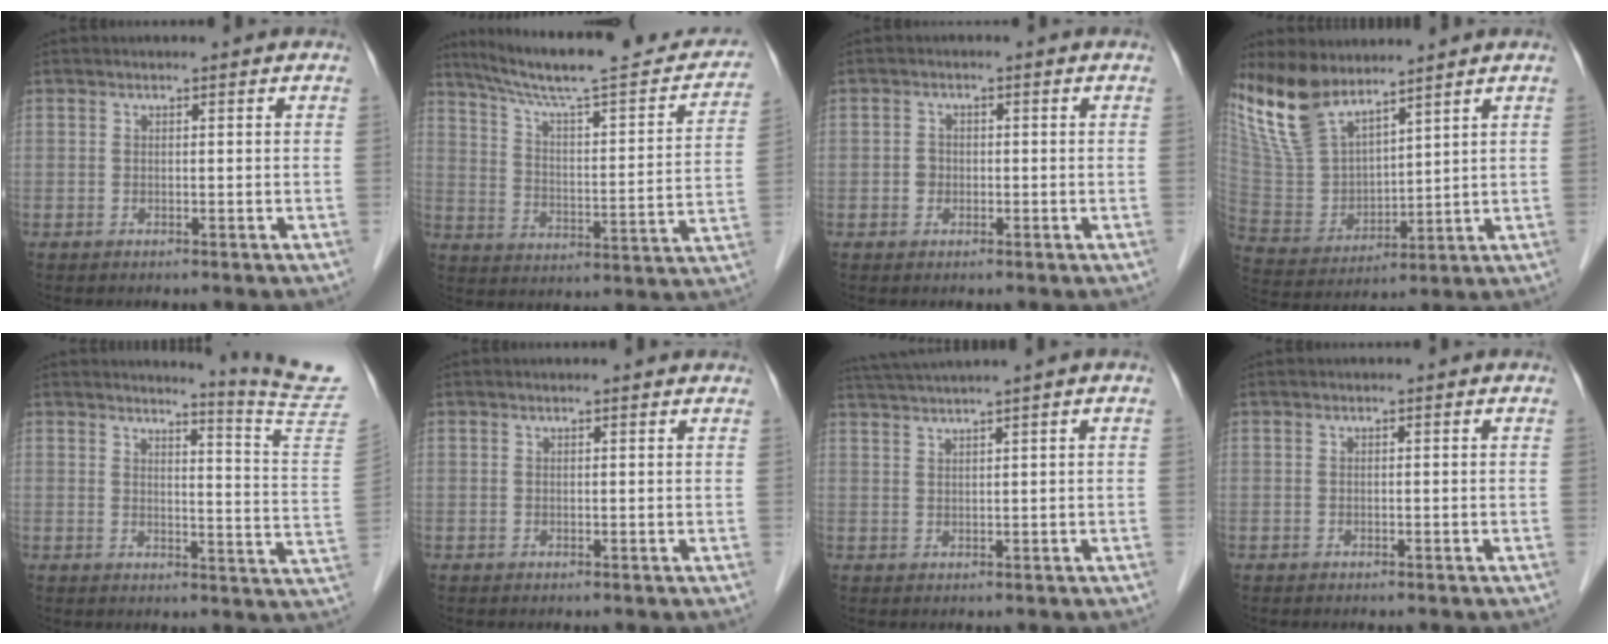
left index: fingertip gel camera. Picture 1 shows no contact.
{"total": 23.9, "force": [20.4, 3.6, 12.0], "torque": [-0.179, -0.002, 0.283]}
{"total": 1.6, "force": [-0.5, 1.4, 0.5], "torque": [-0.008, 0.002, -0.008]}
{"total": 12.0, "force": [9.8, 3.9, 5.7], "torque": [-0.132, 0.002, 0.209]}
{"total": 12.5, "force": [11.9, -3.1, 2.5], "torque": [-0.039, -0.118, 0.128]}
{"total": 2.6, "force": [2.4, 0.4, 0.8], "torque": [-0.011, 0.014, 0.023]}
{"total": 4.7, "force": [3.7, -1.4, 2.6], "torque": [-0.055, 0.014, 0.075]}
{"total": 0.0}